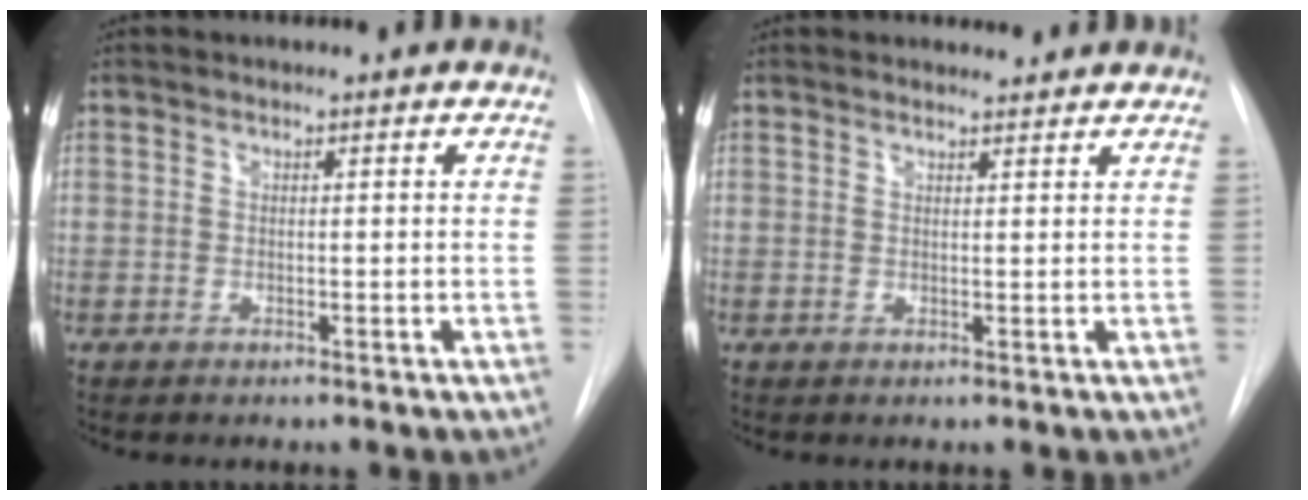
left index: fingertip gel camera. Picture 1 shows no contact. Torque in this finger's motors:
{"motor_torque": [0.33, -0.33, 0.05, 0.01]}